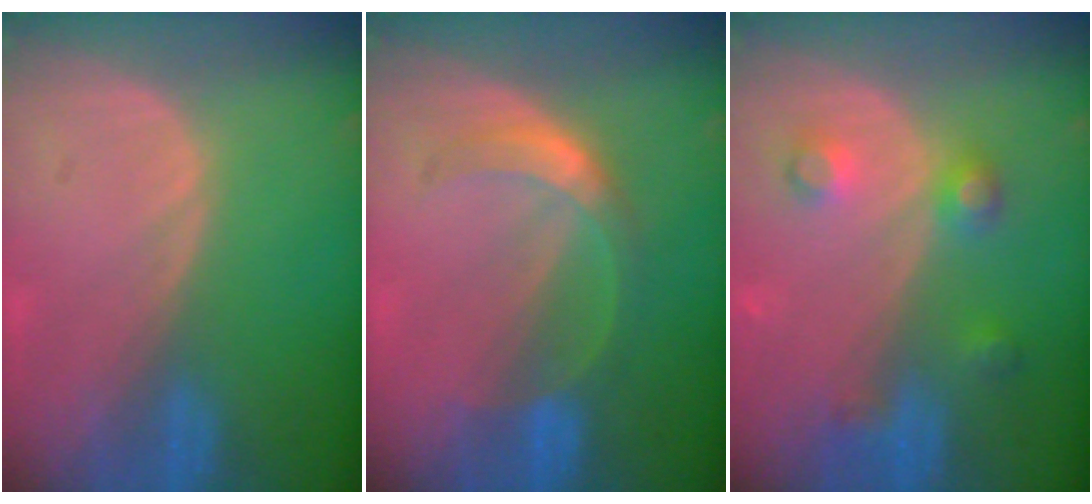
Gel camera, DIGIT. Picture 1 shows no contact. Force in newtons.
{"total": 5.7, "press": 5.0, "slide": 2.7}
{"total": 4.5, "press": 4.5, "slide": 0.1}